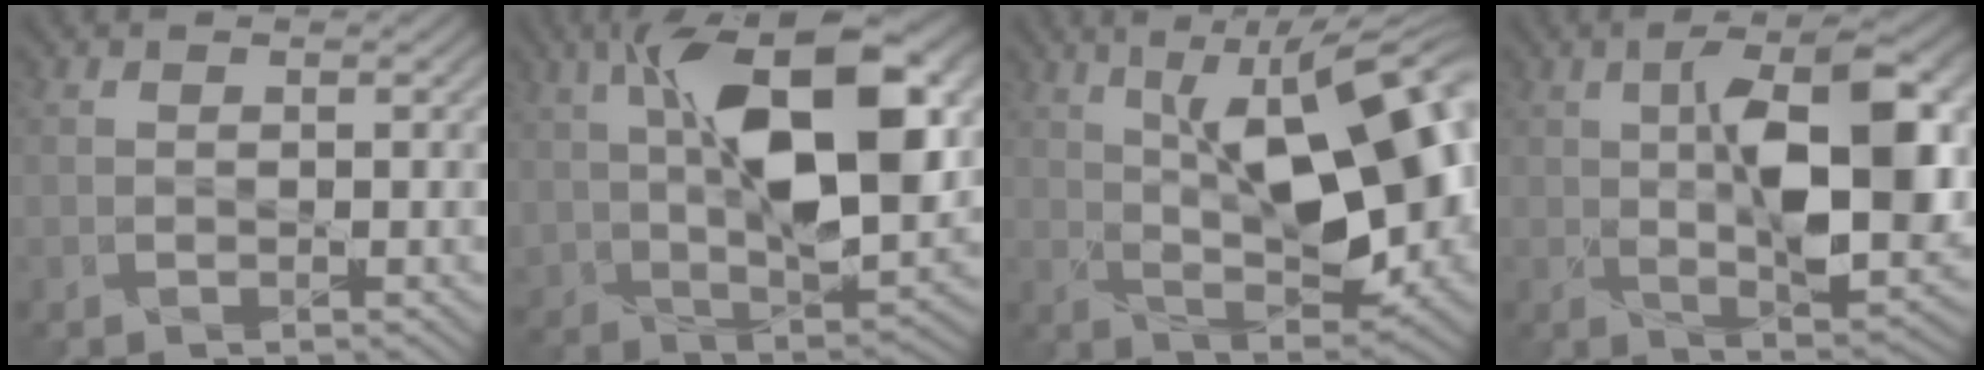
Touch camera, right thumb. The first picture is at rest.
{"total": 14.1, "force": [3.6, 7.2, 11.5], "torque": [-0.207, 0.001, 0.071]}
{"total": 13.3, "force": [2.2, 5.3, 12.0], "torque": [-0.177, 0.012, 0.038]}
{"total": 10.8, "force": [0.9, 4.2, 9.9], "torque": [-0.172, -0.008, 0.027]}